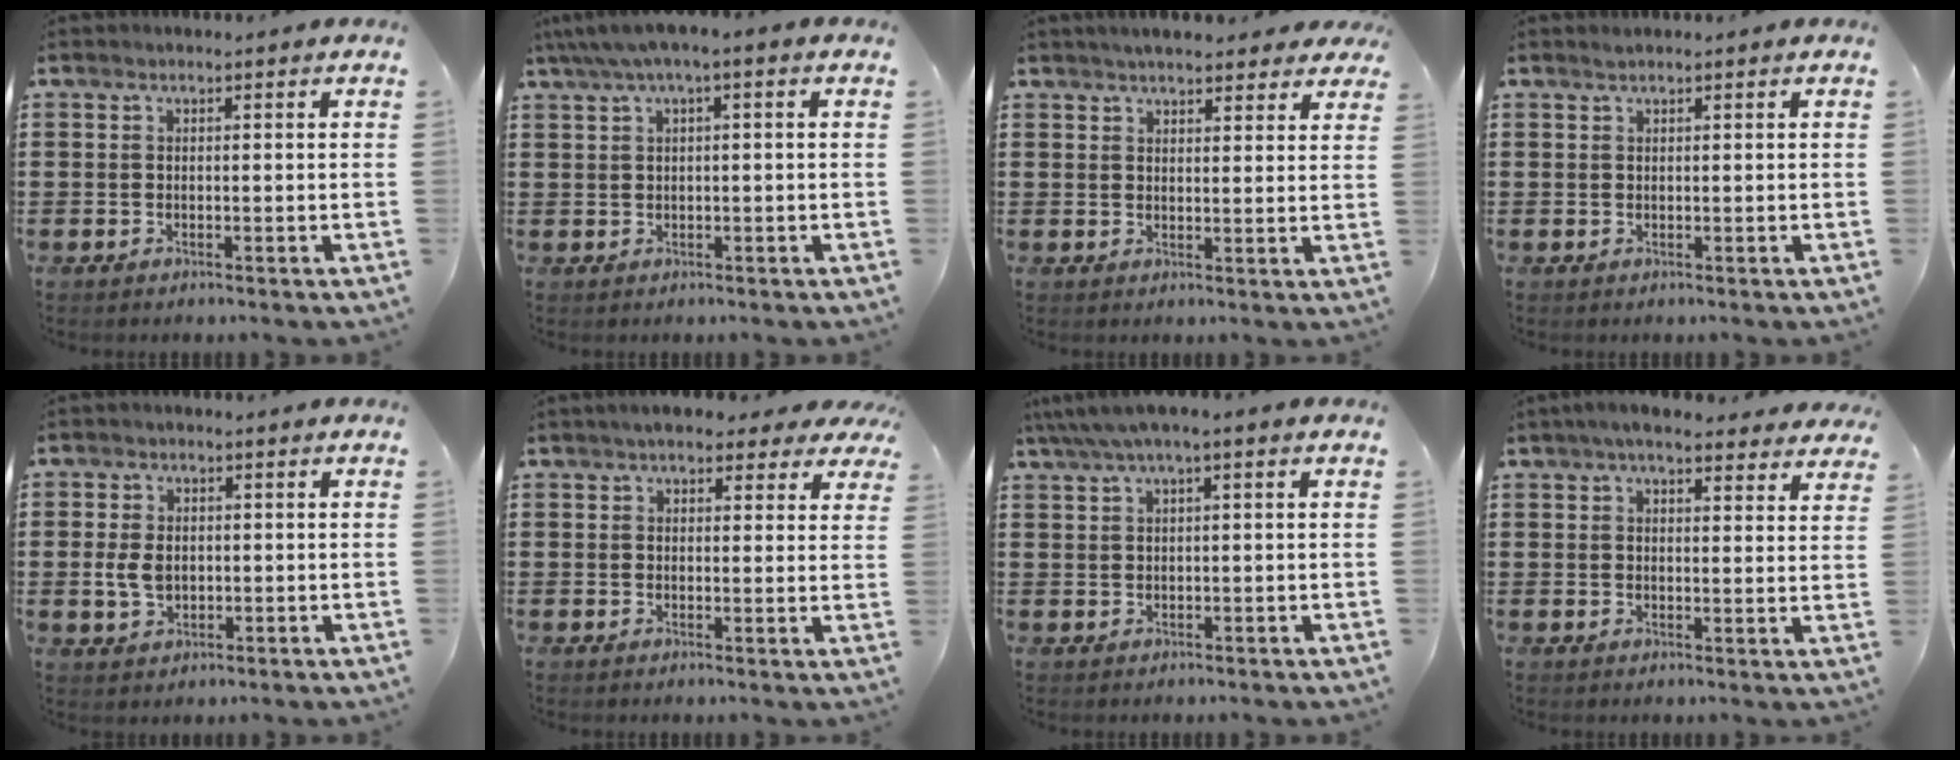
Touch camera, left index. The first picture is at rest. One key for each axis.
{"total": 2.3, "fx": 0.0, "fy": 0.3, "fz": 2.3, "tx": -0.039, "ty": 0.002, "tz": -0.002}
{"total": 4.1, "fx": 3.8, "fy": 0.8, "fz": 1.2, "tx": -0.026, "ty": -0.007, "tz": 0.069}
{"total": 0.6, "fx": 0.5, "fy": 0.1, "fz": 0.3, "tx": -0.007, "ty": 0.000, "tz": 0.010}
{"total": 4.0, "fx": -0.1, "fy": 2.9, "fz": 2.8, "tx": -0.073, "ty": 0.004, "tz": -0.007}
{"total": 4.5, "fx": 3.7, "fy": 1.5, "fz": 2.1, "tx": -0.047, "ty": 0.001, "tz": 0.066}
{"total": 2.5, "fx": 0.9, "fy": 0.2, "fz": 2.3, "tx": -0.044, "ty": 0.000, "tz": 0.016}
{"total": 5.3, "fx": 4.6, "fy": 1.0, "fz": 2.5, "tx": -0.061, "ty": -0.002, "tz": 0.084}